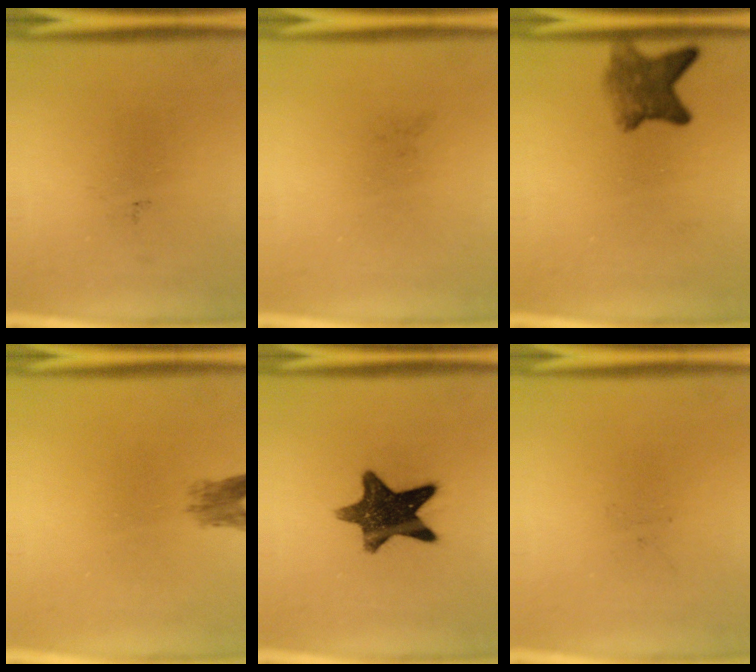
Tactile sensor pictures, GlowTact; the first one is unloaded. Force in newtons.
{"total": 0.0}
{"total": 5.2}
{"total": 2.5}
{"total": 12.5}
{"total": 0.0}